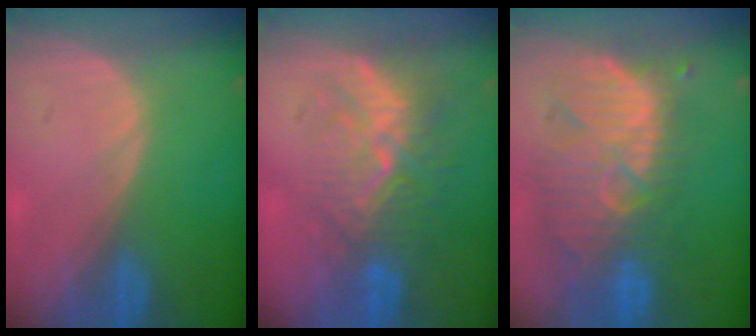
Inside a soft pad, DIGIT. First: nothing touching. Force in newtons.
{"total": 9.4, "press": 8.7, "slide": 3.8}
{"total": 11.8, "press": 10.9, "slide": 4.4}